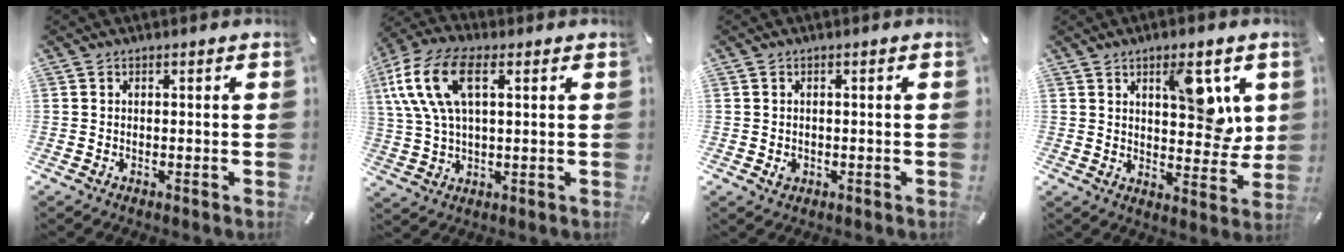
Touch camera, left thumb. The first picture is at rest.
{"total": 14.1, "force": [4.9, 7.3, 11.1], "torque": [-0.257, 0.003, 0.086]}
{"total": 1.5, "force": [-0.3, 1.2, 0.8], "torque": [-0.016, 0.002, -0.005]}
{"total": 11.5, "force": [5.1, 5.6, 8.7], "torque": [-0.100, -0.025, 0.079]}